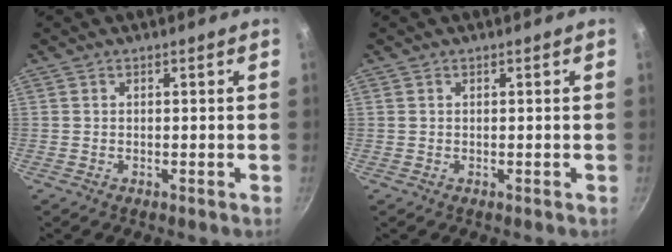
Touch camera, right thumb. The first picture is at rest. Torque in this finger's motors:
{"motor_torque": [-0.31, -0.43, -0.23, 0.13, 0.04]}